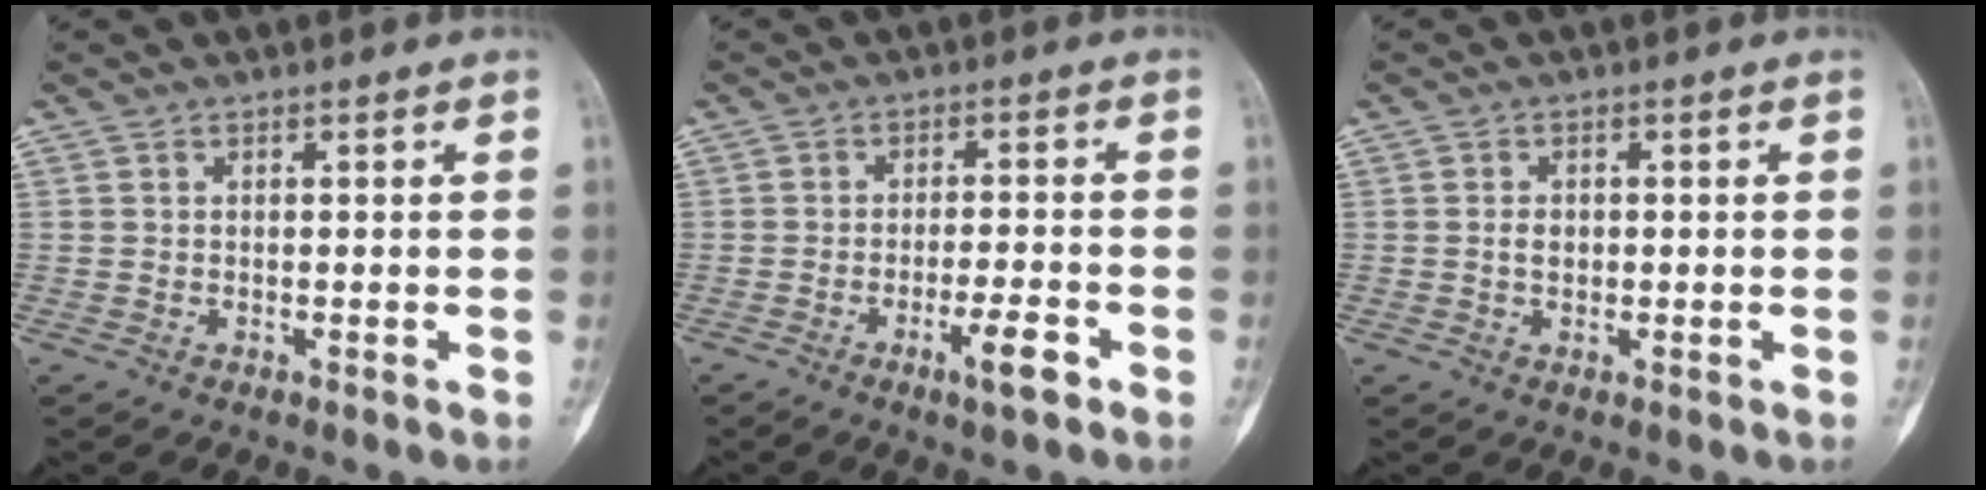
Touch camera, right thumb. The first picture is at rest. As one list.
[{"total": 5.2, "force": [-2.8, 0.9, 4.3], "torque": [-0.075, 0.014, -0.046]}, {"total": 1.9, "force": [0.0, 1.4, 1.3], "torque": [-0.014, 0.002, 0.000]}]